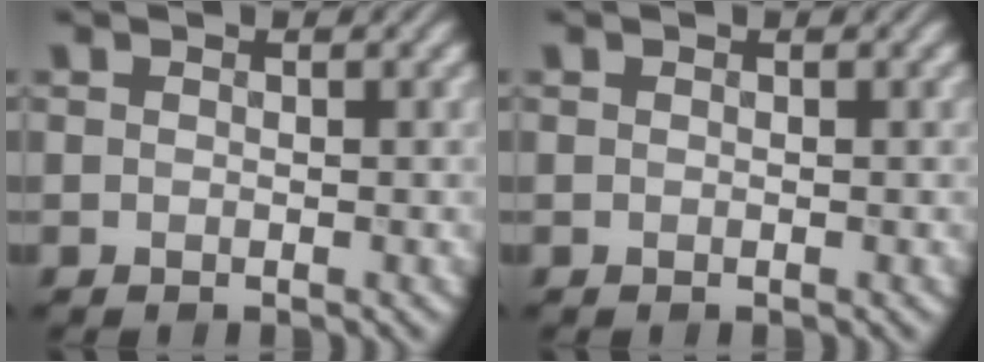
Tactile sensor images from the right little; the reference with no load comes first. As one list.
[{"total": 0.0}]